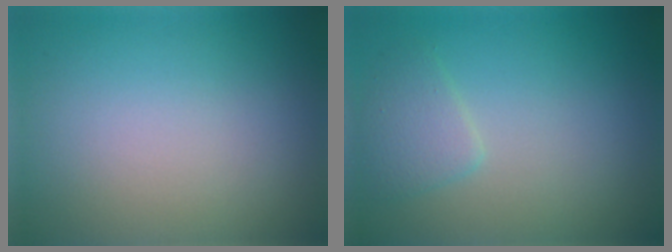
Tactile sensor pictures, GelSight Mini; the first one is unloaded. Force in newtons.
{"total": 1.9, "press": 1.9, "slide": 0.1}